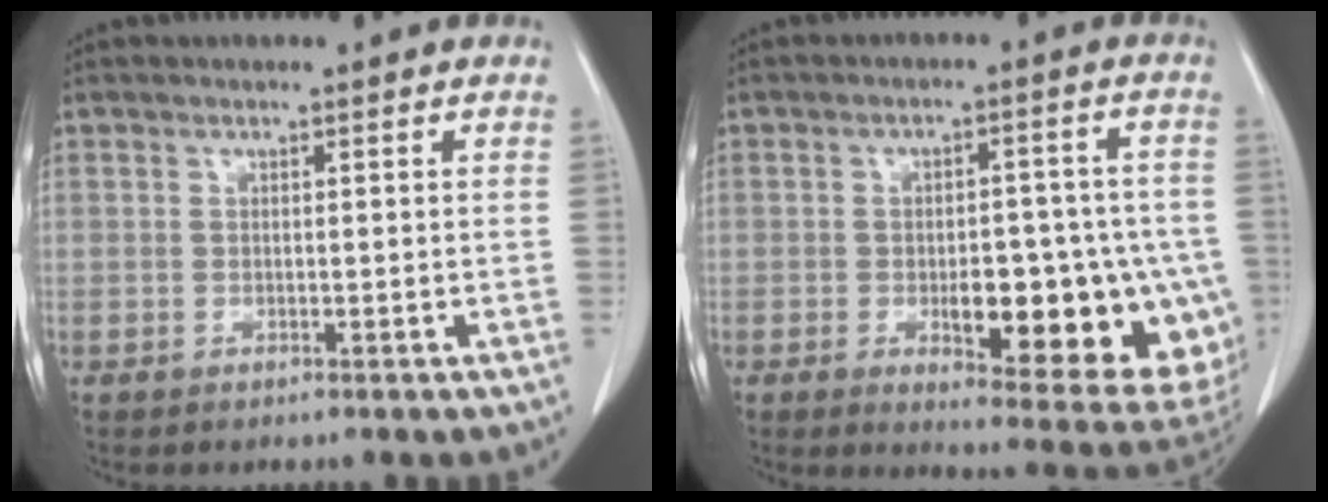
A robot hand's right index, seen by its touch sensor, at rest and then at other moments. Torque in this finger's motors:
{"motor_torque": [1.62, -0.52, 0.75, 0.09]}